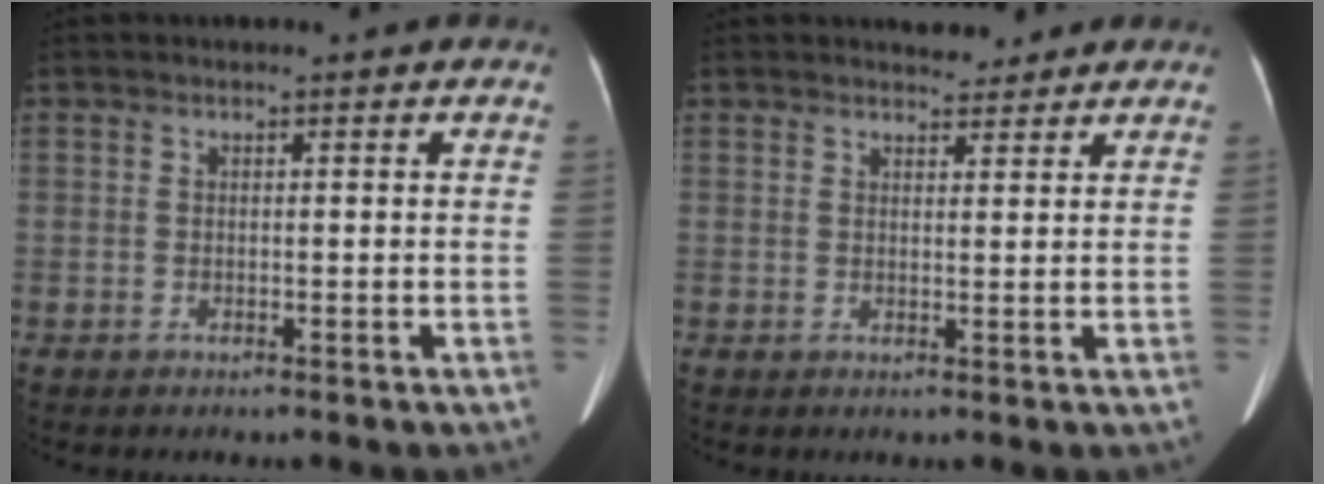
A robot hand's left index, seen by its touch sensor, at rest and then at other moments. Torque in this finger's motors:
{"motor_torque": [0.10, -1.14, -0.14, 0.00]}